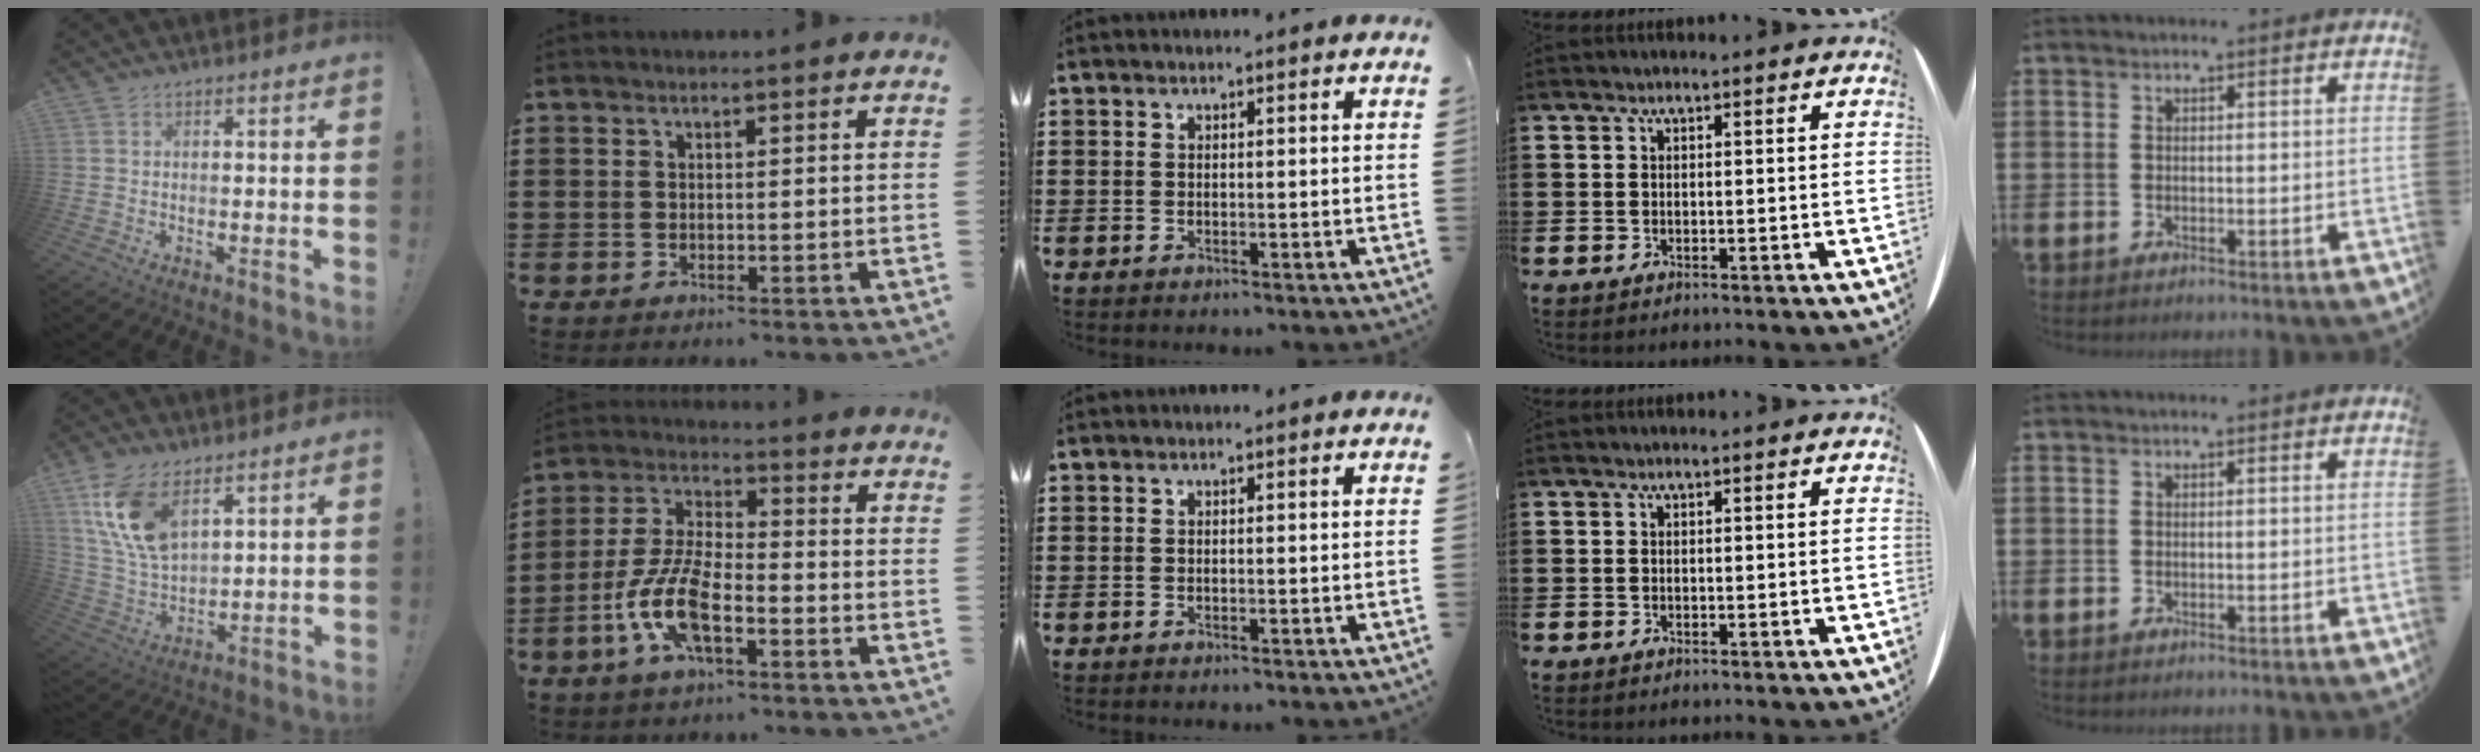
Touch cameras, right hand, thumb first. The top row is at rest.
{"thumb": {"total": 14.2, "force": [7.8, 7.4, 9.3], "torque": [-0.187, -0.032, 0.146]}, "index": {"total": 9.5, "force": [-4.0, 3.5, 7.9], "torque": [-0.193, -0.008, -0.081]}}